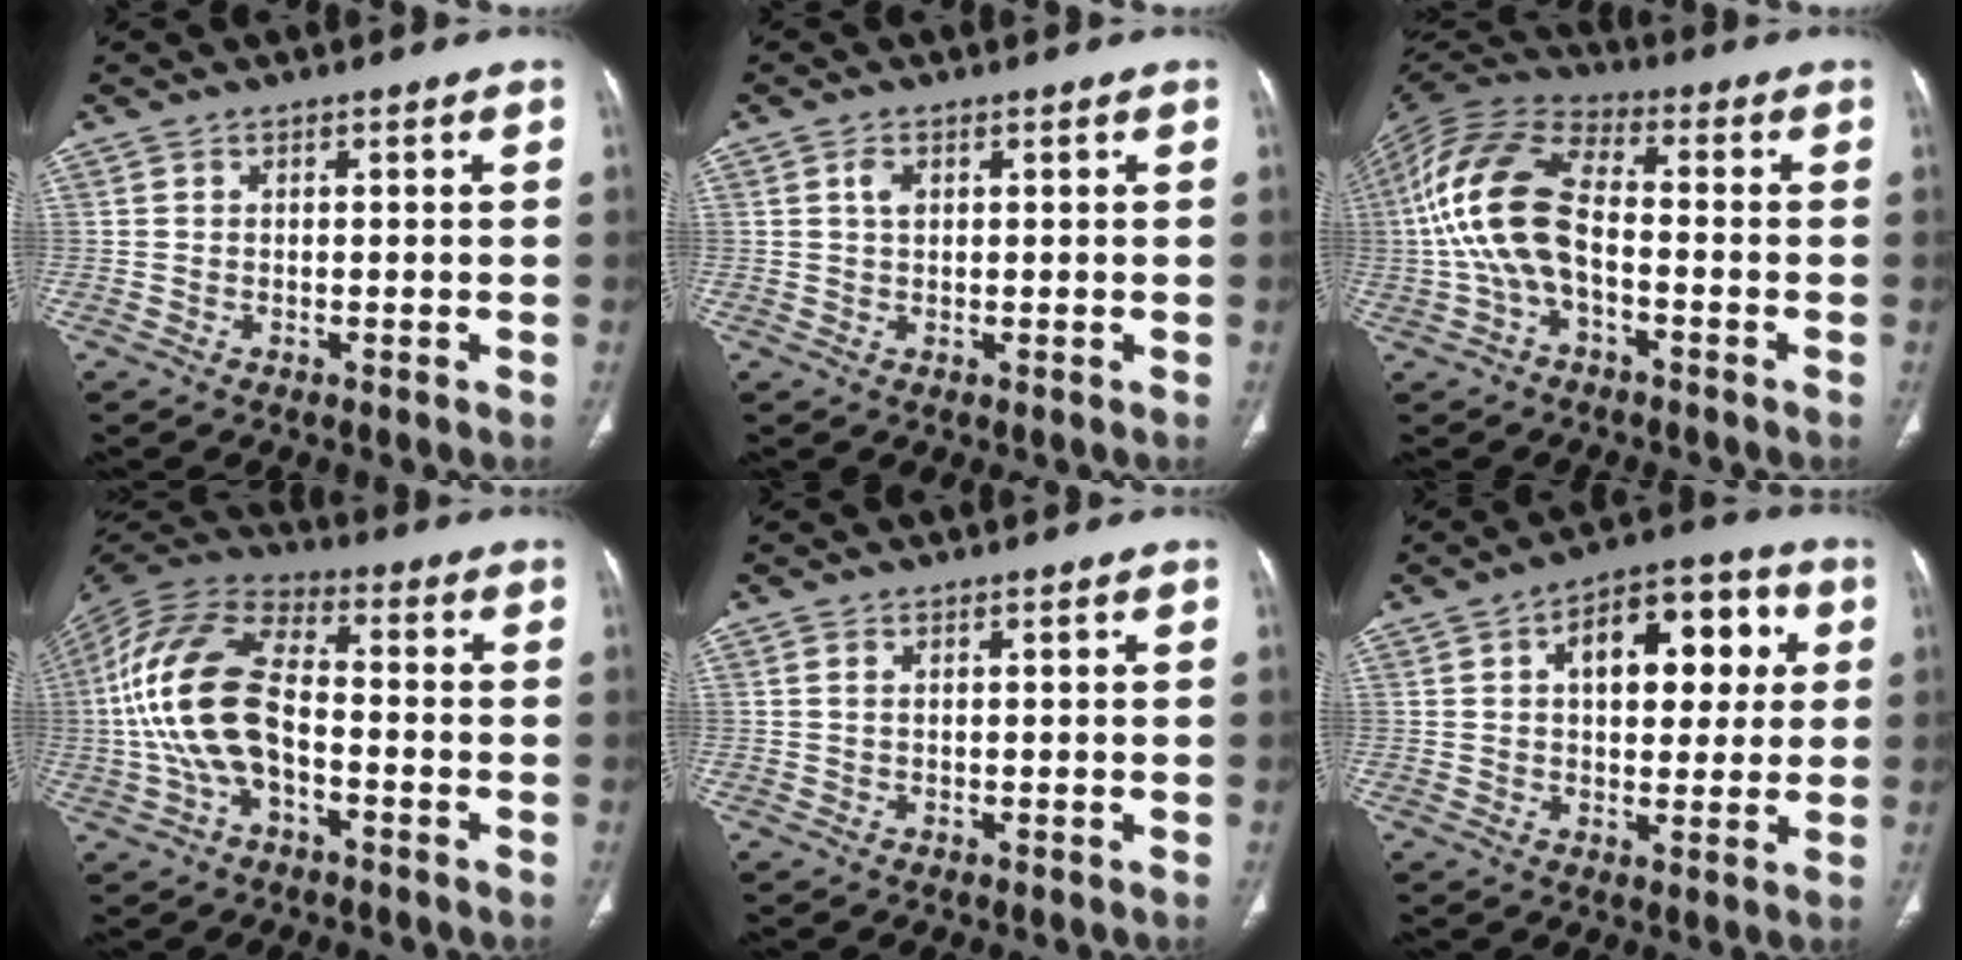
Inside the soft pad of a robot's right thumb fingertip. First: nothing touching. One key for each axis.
{"total": 2.0, "fx": 0.7, "fy": 1.2, "fz": 1.4, "tx": -0.026, "ty": 0.002, "tz": 0.014}
{"total": 15.3, "fx": -2.0, "fy": 8.2, "fz": 12.7, "tx": -0.270, "ty": 0.036, "tz": -0.044}
{"total": 17.0, "fx": -2.3, "fy": 9.2, "fz": 14.2, "tx": -0.296, "ty": 0.037, "tz": -0.047}
{"total": 0.6, "fx": 0.3, "fy": 0.3, "fz": 0.5, "tx": -0.015, "ty": 0.006, "tz": 0.007}
{"total": 14.6, "fx": 3.8, "fy": 8.2, "fz": 11.5, "tx": -0.121, "ty": 0.017, "tz": 0.052}